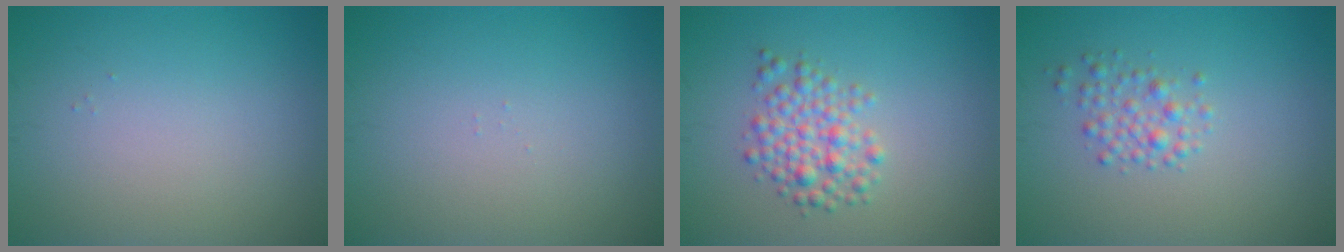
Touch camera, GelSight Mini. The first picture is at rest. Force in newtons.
{"total": 0.0}
{"total": 3.4, "press": 3.4, "slide": 0.1}
{"total": 2.0, "press": 2.0, "slide": 0.0}